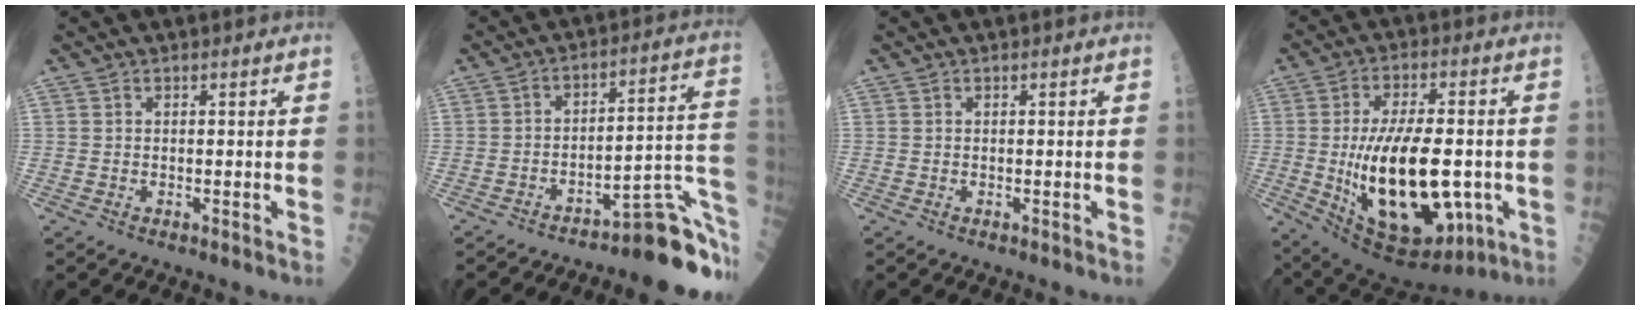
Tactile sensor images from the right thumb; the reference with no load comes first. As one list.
[{"total": 16.7, "force": [-11.8, 2.6, 11.6], "torque": [-0.059, 0.106, -0.167]}, {"total": 0.0}, {"total": 24.0, "force": [-3.4, 11.7, 20.7], "torque": [-0.338, -0.006, -0.022]}]